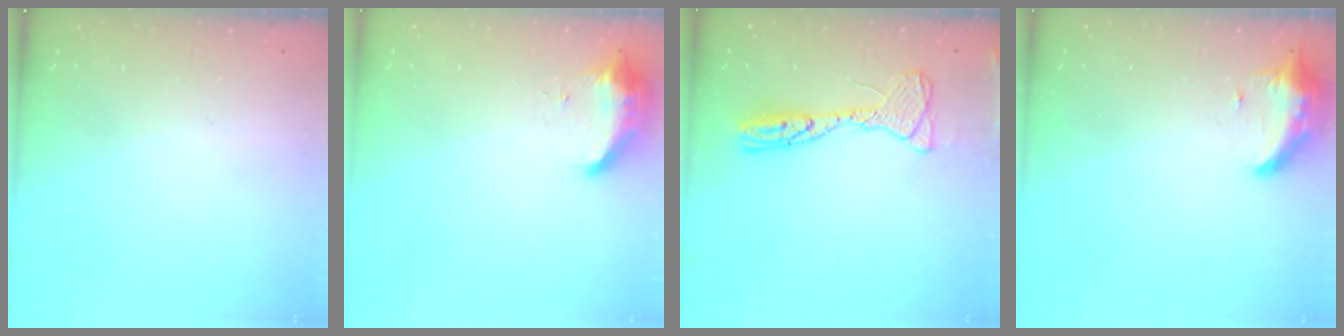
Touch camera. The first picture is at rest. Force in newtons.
{"total": 9.1, "press": 8.8, "slide": 2.4}
{"total": 13.8, "press": 13.7, "slide": 1.3}
{"total": 8.5, "press": 8.4, "slide": 1.4}